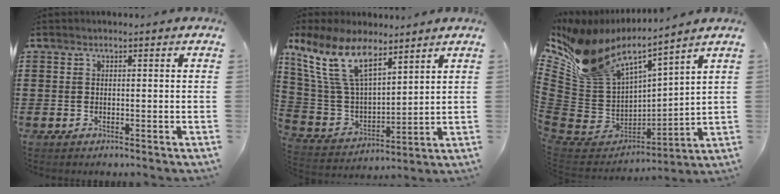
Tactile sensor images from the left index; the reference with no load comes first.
{"total": 13.6, "force": [8.9, 5.8, 8.5], "torque": [-0.212, -0.024, 0.165]}
{"total": 9.8, "force": [8.7, 3.1, 3.3], "torque": [-0.115, -0.071, 0.155]}